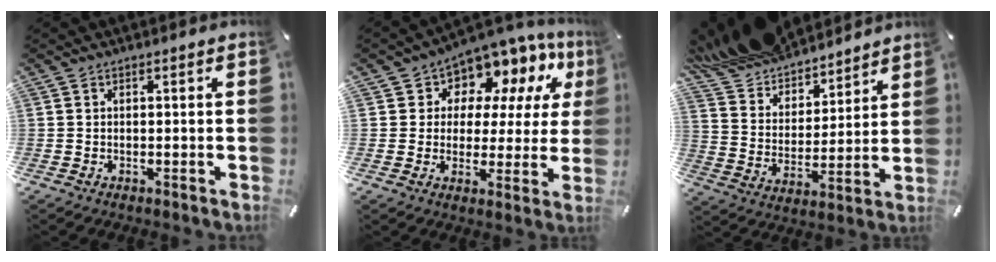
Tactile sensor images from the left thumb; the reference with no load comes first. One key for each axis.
{"total": 9.3, "fx": 6.7, "fy": 5.9, "fz": 2.4, "tx": -0.047, "ty": -0.068, "tz": 0.120}
{"total": 13.9, "fx": 12.6, "fy": 5.5, "fz": 2.1, "tx": -0.089, "ty": -0.102, "tz": 0.238}